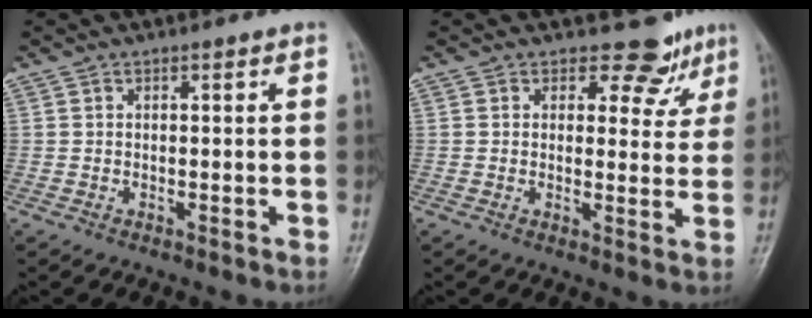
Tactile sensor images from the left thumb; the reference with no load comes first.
{"total": 5.8, "force": [4.5, 3.6, 1.0], "torque": [0.020, -0.032, 0.045]}